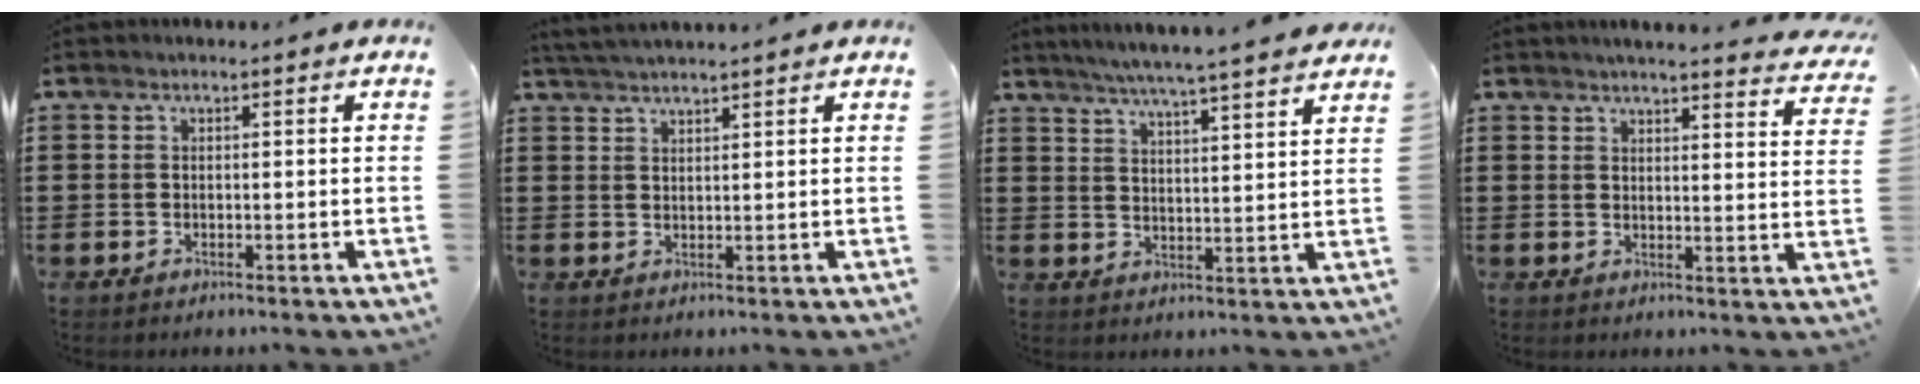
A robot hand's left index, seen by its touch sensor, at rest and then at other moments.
{"total": 2.6, "force": [2.5, -0.3, 0.4], "torque": [-0.014, 0.000, 0.049]}
{"total": 5.5, "force": [5.0, -0.9, 2.0], "torque": [-0.056, -0.028, 0.086]}
{"total": 3.3, "force": [3.2, -0.4, 0.7], "torque": [-0.022, -0.022, 0.053]}